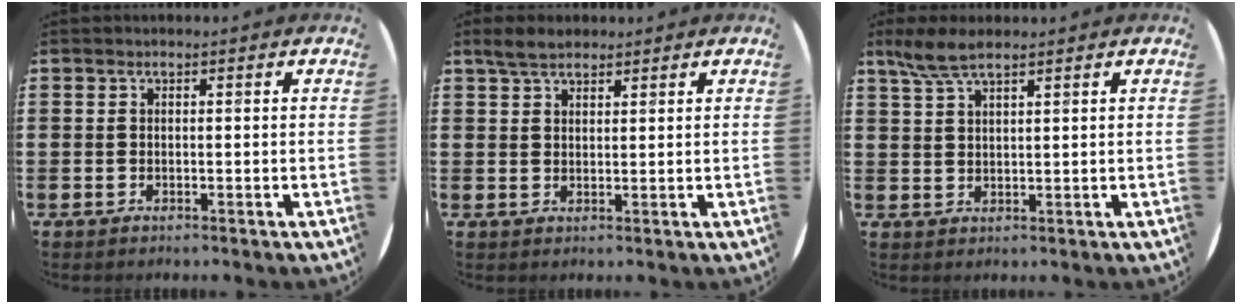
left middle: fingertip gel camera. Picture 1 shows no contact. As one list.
[{"total": 3.1, "force": [2.6, 1.2, 1.2], "torque": [-0.021, 0.002, 0.048]}, {"total": 4.6, "force": [3.5, 1.0, 2.7], "torque": [-0.062, -0.001, 0.064]}]